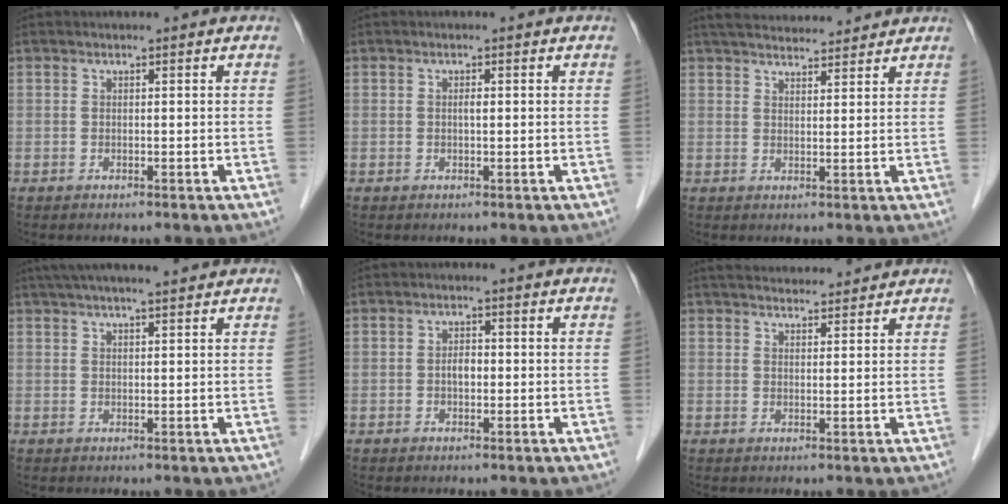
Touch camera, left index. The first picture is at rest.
{"total": 0.7, "force": [0.0, 0.1, 0.7], "torque": [-0.013, -0.001, -0.002]}
{"total": 11.6, "force": [10.9, 1.7, 3.6], "torque": [-0.059, 0.030, 0.159]}
{"total": 9.6, "force": [8.2, 0.8, 4.9], "torque": [-0.076, 0.030, 0.113]}
{"total": 1.8, "force": [-0.3, 1.0, 1.4], "torque": [-0.022, 0.003, -0.007]}
{"total": 9.1, "force": [8.7, 1.4, 2.5], "torque": [-0.035, 0.026, 0.119]}